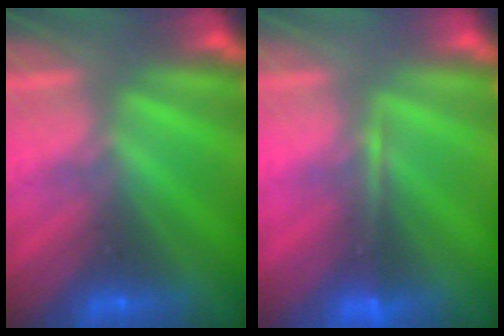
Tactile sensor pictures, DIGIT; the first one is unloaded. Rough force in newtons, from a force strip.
{"total": 1.6}